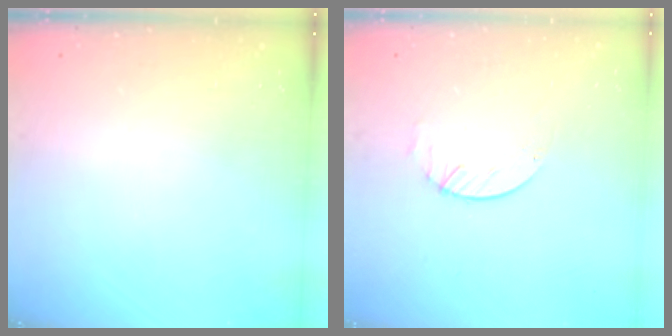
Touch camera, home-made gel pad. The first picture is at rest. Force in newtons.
{"total": 1.7, "press": 1.7, "slide": 0.2}